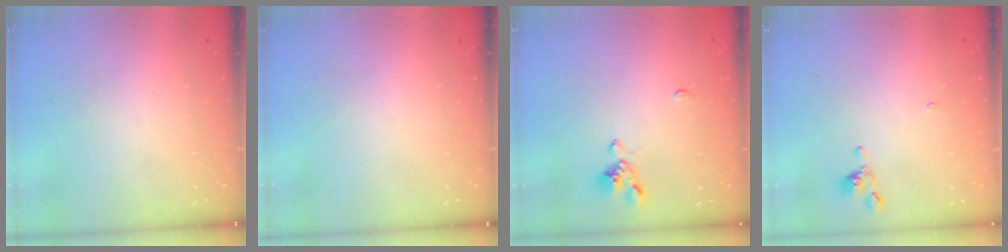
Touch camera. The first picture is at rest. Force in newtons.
{"total": 0.0}
{"total": 1.6, "press": 1.3, "slide": 0.9}
{"total": 1.1, "press": 1.1, "slide": 0.3}